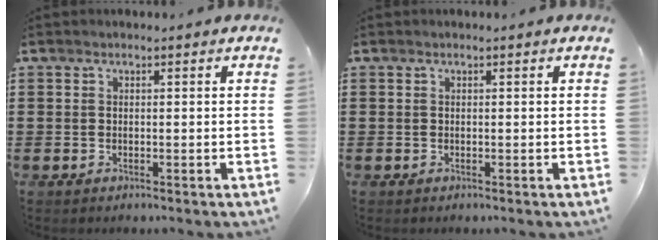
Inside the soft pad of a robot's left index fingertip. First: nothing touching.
{"total": 0.0}